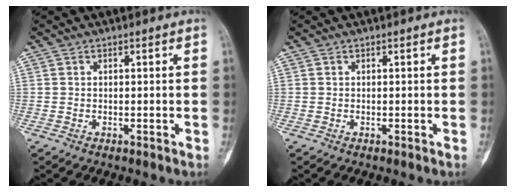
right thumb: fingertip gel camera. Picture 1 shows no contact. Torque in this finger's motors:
{"motor_torque": [-0.01, 0.01, 0.06, -0.06, 0.00]}